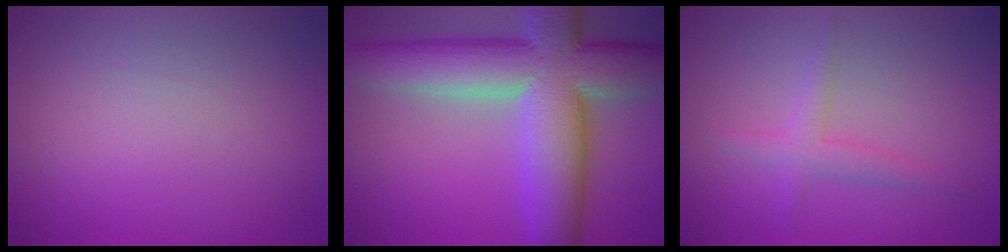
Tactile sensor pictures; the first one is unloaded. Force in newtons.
{"total": 13.0, "press": 12.9, "slide": 0.8}
{"total": 2.0, "press": 2.0, "slide": 0.0}